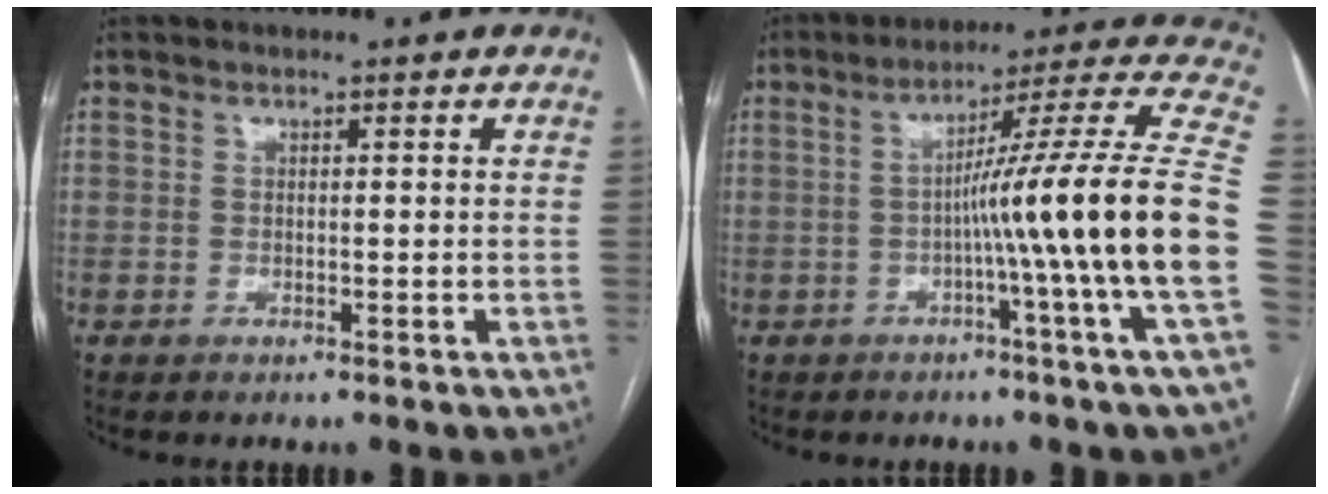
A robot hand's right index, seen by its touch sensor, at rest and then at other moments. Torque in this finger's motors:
{"motor_torque": [1.46, -0.26, 0.87, 0.21]}